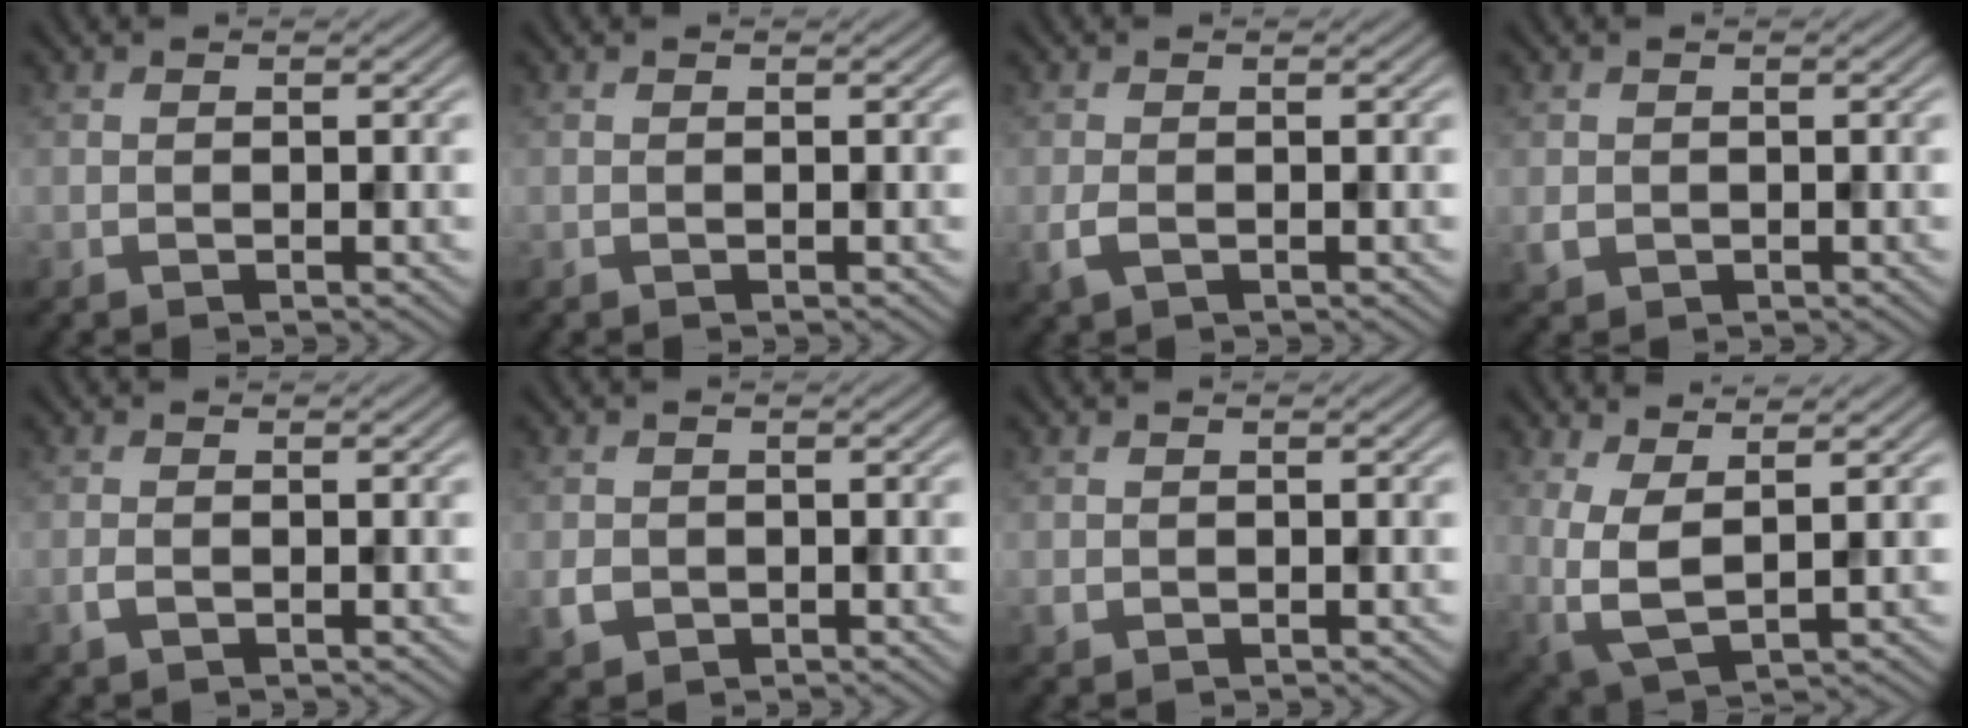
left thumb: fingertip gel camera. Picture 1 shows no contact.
{"total": 0.0}
{"total": 1.8, "force": [-0.6, 0.9, 1.5], "torque": [-0.041, -0.007, -0.012]}
{"total": 1.2, "force": [-0.1, 1.1, 0.5], "torque": [-0.014, -0.004, -0.001]}
{"total": 1.1, "force": [-0.5, 0.5, 0.9], "torque": [-0.021, 0.000, -0.011]}
{"total": 2.1, "force": [-0.5, 1.8, 0.9], "torque": [-0.020, -0.008, -0.013]}
{"total": 0.7, "force": [-0.1, 0.7, 0.2], "torque": [-0.005, -0.005, -0.003]}
{"total": 5.4, "force": [1.7, 1.9, 4.8], "torque": [-0.121, -0.002, 0.035]}